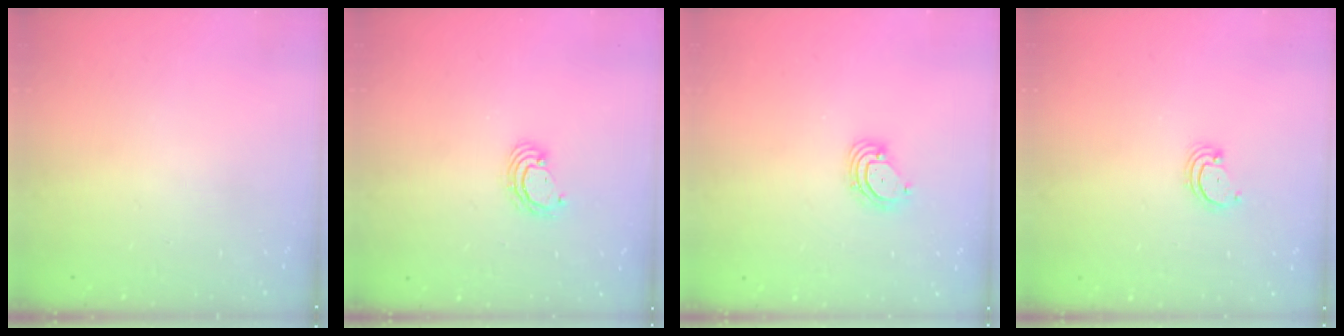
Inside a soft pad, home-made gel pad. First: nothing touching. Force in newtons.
{"total": 3.8, "press": 3.8, "slide": 0.2}
{"total": 3.4, "press": 3.4, "slide": 0.3}
{"total": 2.5, "press": 2.5, "slide": 0.3}